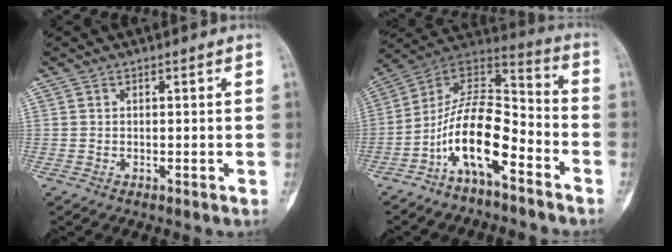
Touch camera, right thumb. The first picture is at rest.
{"total": 14.9, "force": [-7.2, 6.1, 11.5], "torque": [-0.197, 0.094, -0.135]}